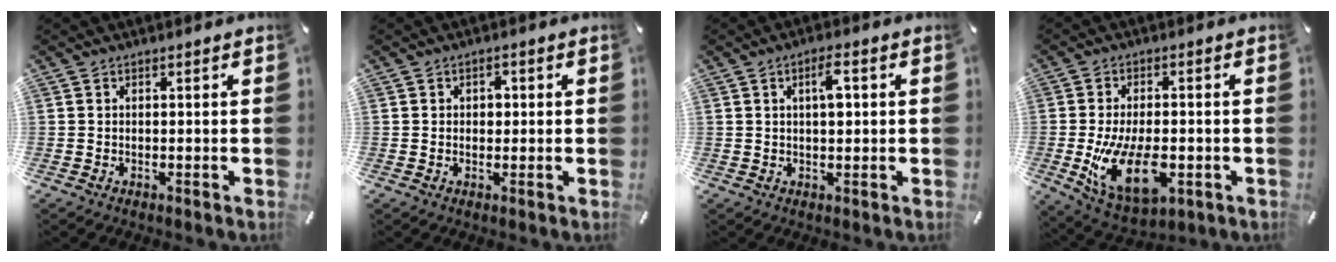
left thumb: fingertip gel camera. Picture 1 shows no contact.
{"total": 2.0, "force": [0.2, 1.6, 1.1], "torque": [-0.009, 0.001, -0.004]}
{"total": 4.5, "force": [1.1, 1.7, 4.0], "torque": [-0.066, 0.002, 0.012]}
{"total": 15.7, "force": [-3.4, 9.0, 12.4], "torque": [-0.231, -0.012, -0.053]}